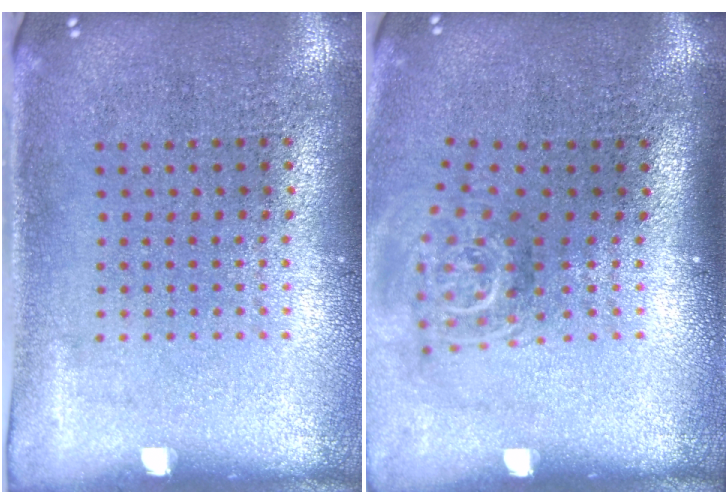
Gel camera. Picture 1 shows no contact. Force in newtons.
{"total": 1.9, "press": 1.3, "slide": 1.3}